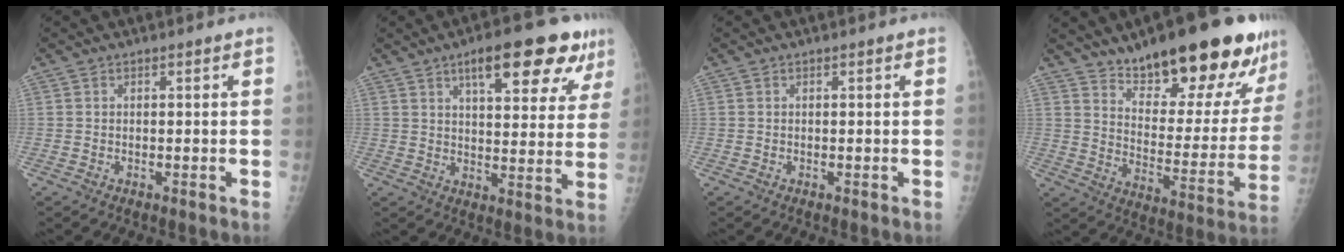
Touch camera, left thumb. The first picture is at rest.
{"total": 16.2, "force": [9.2, 5.4, 12.2], "torque": [-0.135, -0.023, 0.129]}
{"total": 0.0}
{"total": 24.8, "force": [17.5, 7.6, 16.0], "torque": [-0.188, -0.086, 0.260]}